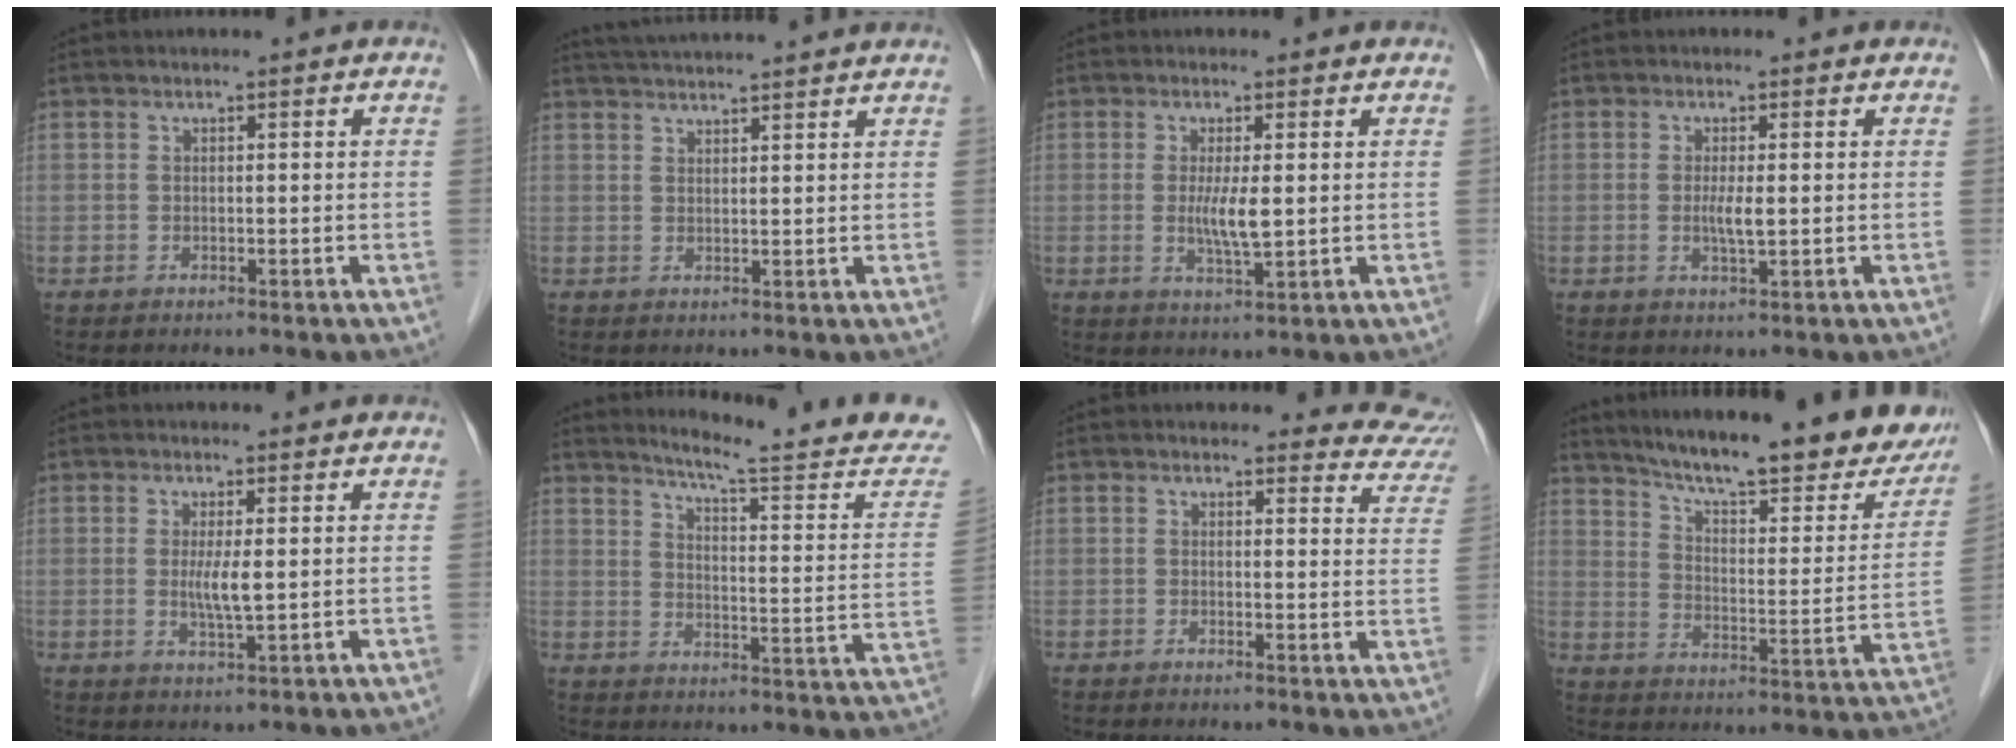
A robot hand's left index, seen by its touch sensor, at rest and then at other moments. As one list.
[{"total": 10.2, "force": [9.5, -0.5, 3.7], "torque": [-0.066, 0.032, 0.129]}, {"total": 4.2, "force": [0.2, 0.6, 4.2], "torque": [-0.082, -0.008, 0.006]}, {"total": 2.4, "force": [0.0, 0.3, 2.4], "torque": [-0.052, -0.004, 0.000]}, {"total": 3.0, "force": [0.2, 0.3, 3.0], "torque": [-0.061, -0.005, 0.006]}, {"total": 18.3, "force": [16.9, 0.0, 7.1], "torque": [-0.097, -0.084, 0.203]}, {"total": 8.9, "force": [8.9, 0.2, -0.3], "torque": [0.015, -0.085, 0.074]}, {"total": 25.4, "force": [21.6, 4.3, 12.5], "torque": [-0.183, -0.038, 0.286]}]